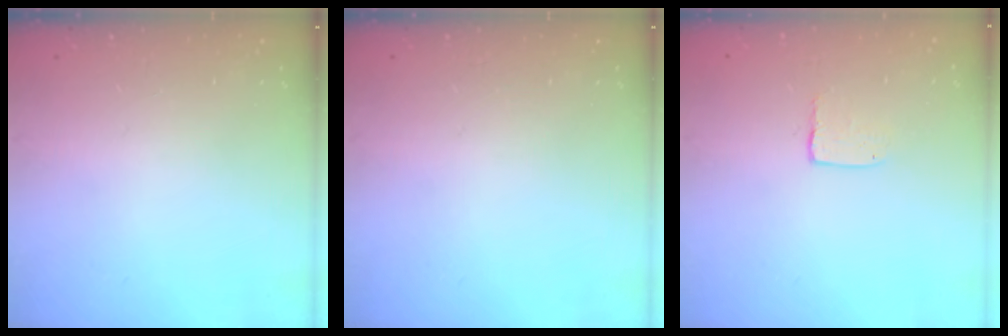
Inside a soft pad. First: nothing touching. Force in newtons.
{"total": 0.0}
{"total": 3.4, "press": 3.4, "slide": 0.2}